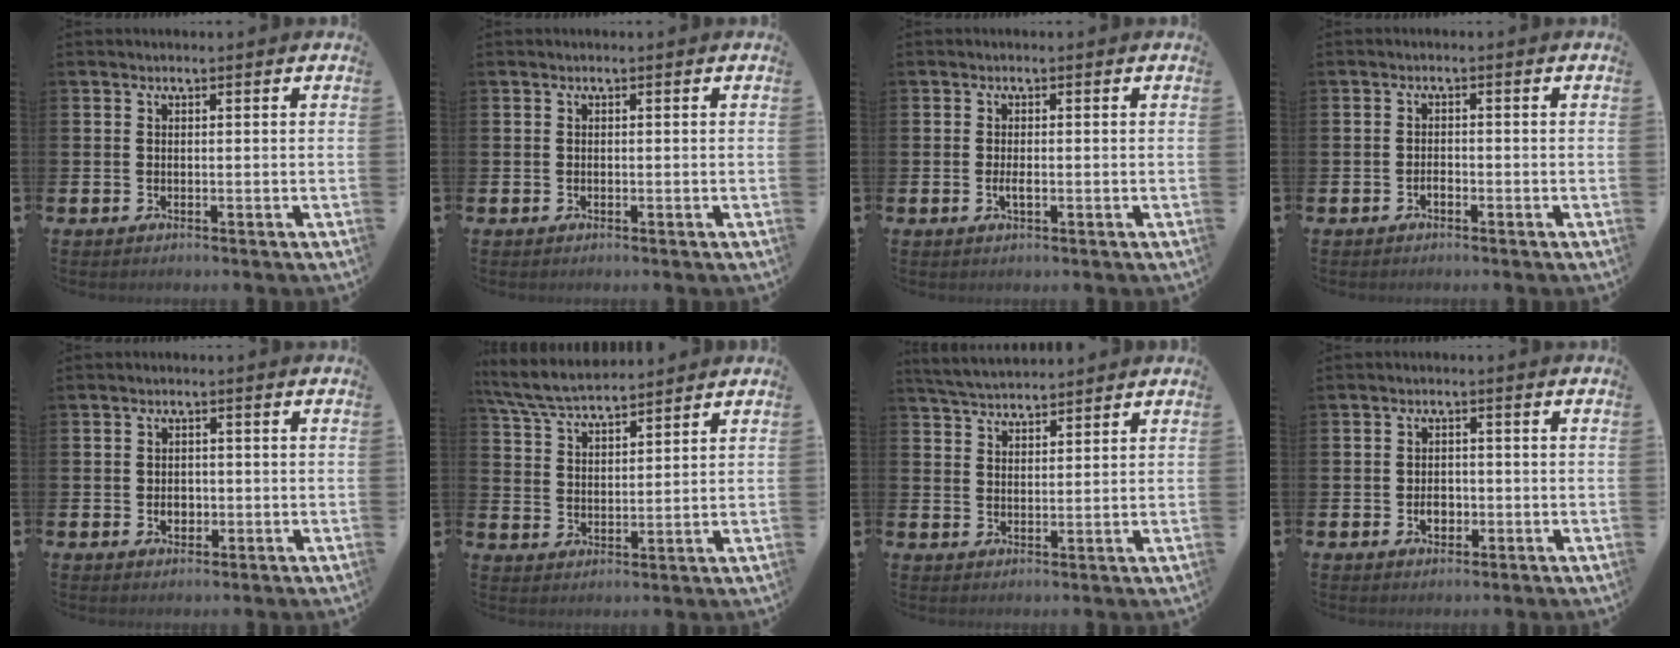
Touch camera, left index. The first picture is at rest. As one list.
[{"total": 0.0}, {"total": 1.5, "force": [-0.3, 0.5, 1.3], "torque": [-0.033, 0.003, -0.005]}, {"total": 1.2, "force": [-0.7, 0.7, 0.7], "torque": [-0.022, 0.004, -0.013]}, {"total": 2.1, "force": [-0.4, 1.6, 1.3], "torque": [-0.011, -0.001, -0.014]}, {"total": 6.3, "force": [6.0, 0.9, 1.5], "torque": [-0.058, -0.022, 0.111]}, {"total": 4.2, "force": [4.1, 0.5, 0.5], "torque": [-0.025, -0.016, 0.076]}, {"total": 2.5, "force": [-0.7, 1.8, 1.6], "torque": [-0.015, -0.003, -0.019]}]